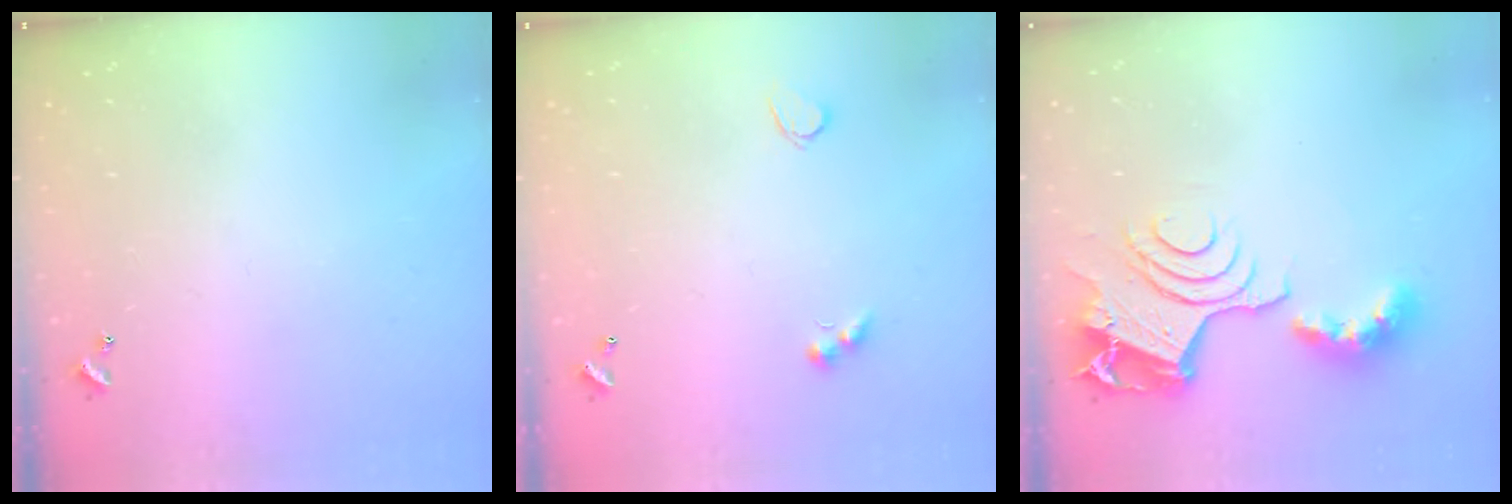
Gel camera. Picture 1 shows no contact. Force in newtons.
{"total": 2.8, "press": 2.6, "slide": 0.9}
{"total": 12.9, "press": 12.8, "slide": 1.6}